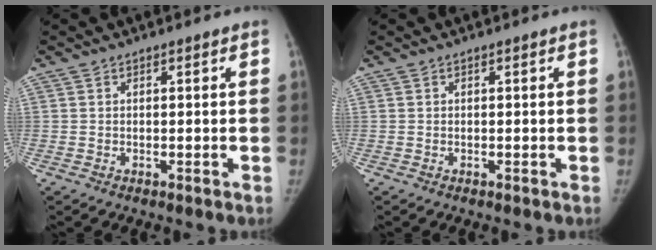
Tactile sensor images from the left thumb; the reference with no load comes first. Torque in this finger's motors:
{"motor_torque": [-0.17, -0.15, 0.27, -0.25, 0.00]}